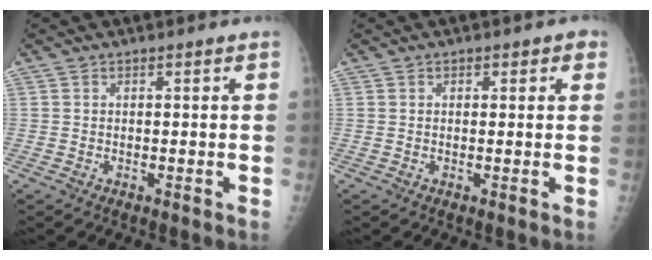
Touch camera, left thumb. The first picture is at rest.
{"total": 2.0, "force": [0.9, 1.2, 1.3], "torque": [-0.003, 0.001, 0.008]}